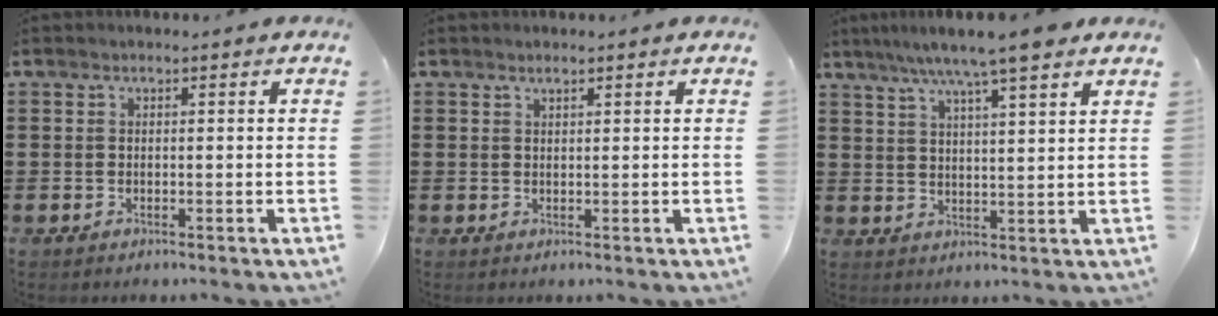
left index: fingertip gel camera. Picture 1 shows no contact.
{"total": 0.9, "force": [0.8, 0.1, 0.3], "torque": [-0.008, -0.001, 0.015]}
{"total": 7.6, "force": [6.1, 0.0, 4.5], "torque": [-0.103, -0.013, 0.106]}